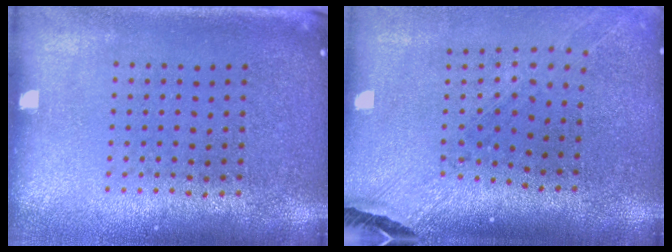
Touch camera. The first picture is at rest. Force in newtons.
{"total": 1.5, "press": 1.4, "slide": 0.5}